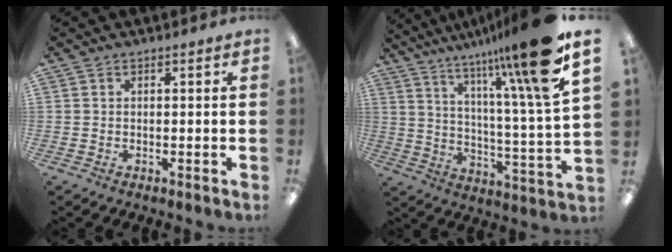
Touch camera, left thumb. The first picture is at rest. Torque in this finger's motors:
{"motor_torque": [2.70, 2.30, 2.03, -0.74, 0.51]}